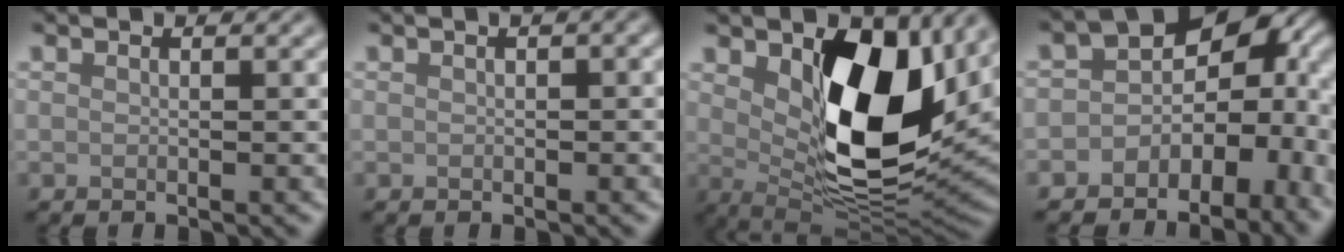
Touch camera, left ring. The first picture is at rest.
{"total": 0.9, "force": [0.1, 0.6, 0.6], "torque": [-0.008, 0.001, 0.002]}
{"total": 11.6, "force": [3.3, 5.8, 9.5], "torque": [-0.147, -0.019, 0.068]}
{"total": 10.0, "force": [-1.5, 7.4, 6.6], "torque": [-0.064, 0.009, -0.030]}